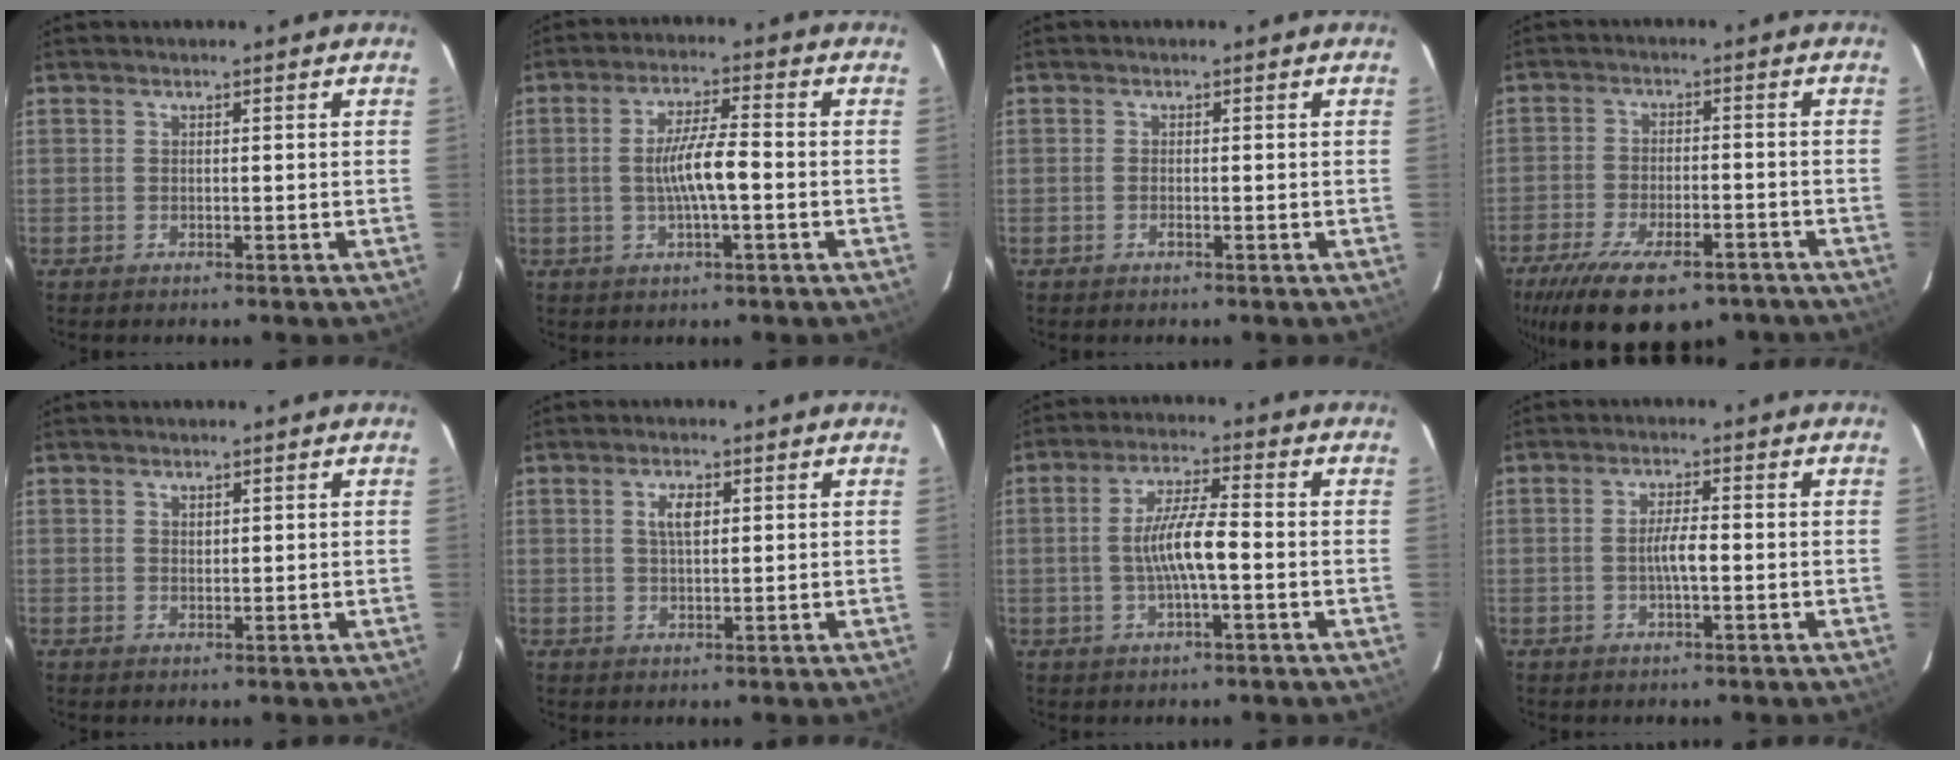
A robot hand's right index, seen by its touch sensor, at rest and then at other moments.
{"total": 7.0, "force": [-1.2, 0.8, 6.9], "torque": [-0.126, 0.001, -0.020]}
{"total": 0.8, "force": [-0.5, 0.3, 0.6], "torque": [-0.014, 0.000, -0.009]}
{"total": 19.0, "force": [-13.3, 7.3, 11.4], "torque": [-0.228, -0.041, -0.199]}
{"total": 1.0, "force": [0.6, 0.7, 0.4], "torque": [-0.004, 0.002, 0.012]}
{"total": 3.4, "force": [1.1, 1.5, 2.9], "torque": [-0.053, 0.005, 0.020]}
{"total": 7.7, "force": [-1.3, 1.0, 7.5], "torque": [-0.142, 0.003, -0.023]}
{"total": 3.5, "force": [-0.7, 0.6, 3.4], "torque": [-0.062, 0.003, -0.012]}